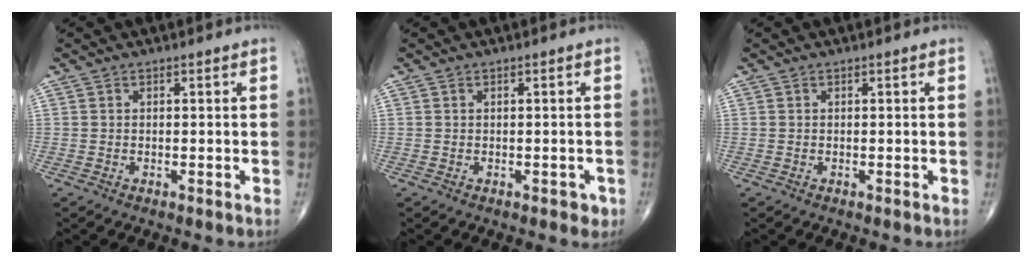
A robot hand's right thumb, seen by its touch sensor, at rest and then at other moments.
{"total": 1.4, "force": [-0.5, 1.0, 1.0], "torque": [-0.006, 0.003, -0.003]}
{"total": 0.0}